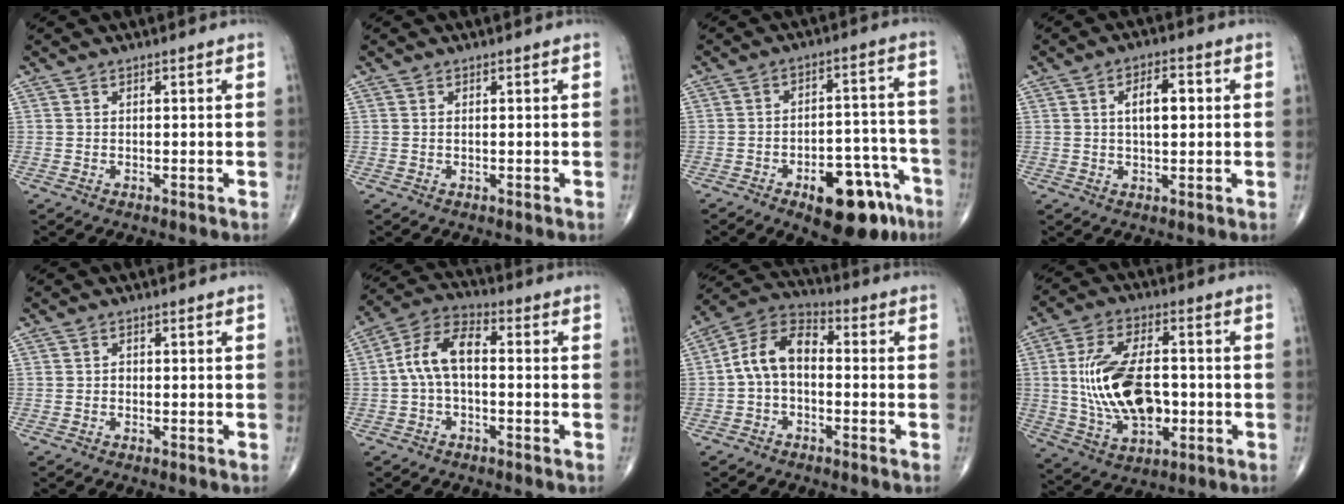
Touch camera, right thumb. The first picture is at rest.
{"total": 0.0}
{"total": 15.6, "force": [-8.7, 7.0, 10.9], "torque": [-0.115, 0.064, -0.114]}
{"total": 6.2, "force": [1.0, 2.9, 5.4], "torque": [-0.078, 0.007, 0.015]}
{"total": 0.6, "force": [-0.2, 0.5, 0.3], "torque": [0.000, 0.003, -0.006]}
{"total": 8.8, "force": [-0.4, 4.7, 7.5], "torque": [-0.145, 0.033, -0.017]}
{"total": 9.5, "force": [-0.7, 5.9, 7.4], "torque": [-0.127, 0.035, -0.029]}
{"total": 16.9, "force": [-0.9, 9.4, 14.1], "torque": [-0.256, 0.008, -0.007]}